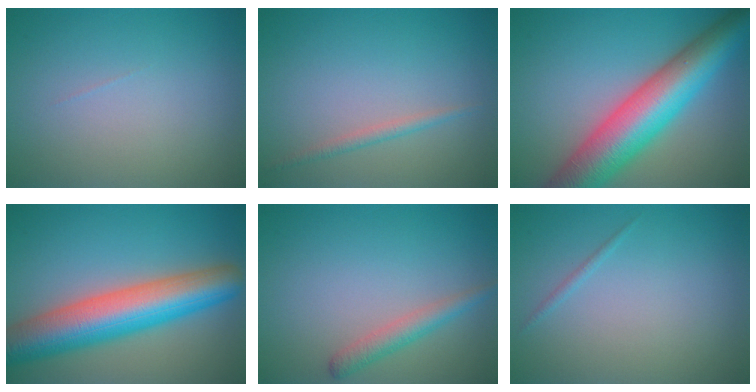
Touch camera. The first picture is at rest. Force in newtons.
{"total": 1.2, "press": 1.2, "slide": 0.0}
{"total": 11.0, "press": 11.0, "slide": 0.3}
{"total": 10.1, "press": 10.0, "slide": 0.4}
{"total": 2.2, "press": 2.2, "slide": 0.1}
{"total": 0.6, "press": 0.6, "slide": 0.0}